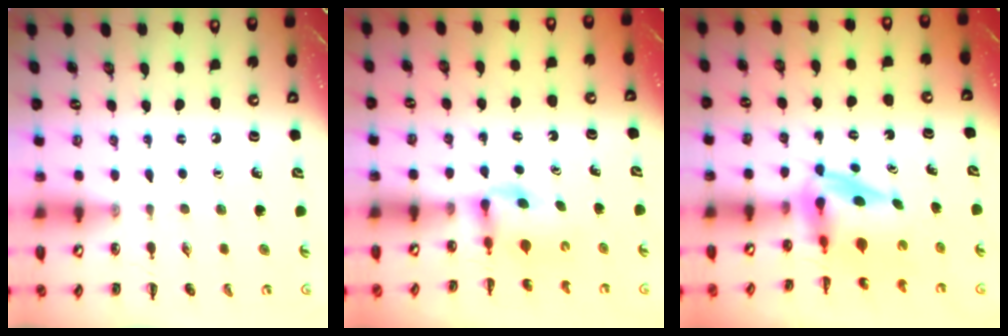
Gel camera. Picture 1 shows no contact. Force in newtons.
{"total": 2.9, "press": 2.7, "slide": 1.0}
{"total": 4.0, "press": 3.9, "slide": 0.7}